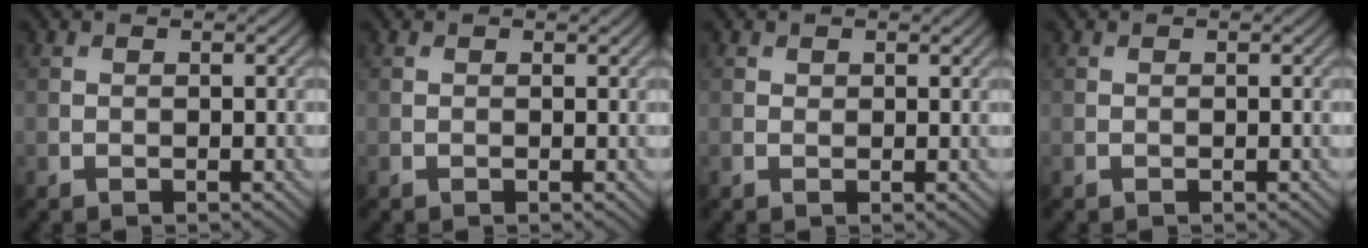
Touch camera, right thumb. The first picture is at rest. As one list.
[{"total": 0.0}, {"total": 0.6, "force": [0.5, 0.4, 0.1], "torque": [0.001, -0.003, 0.009]}, {"total": 0.0}]